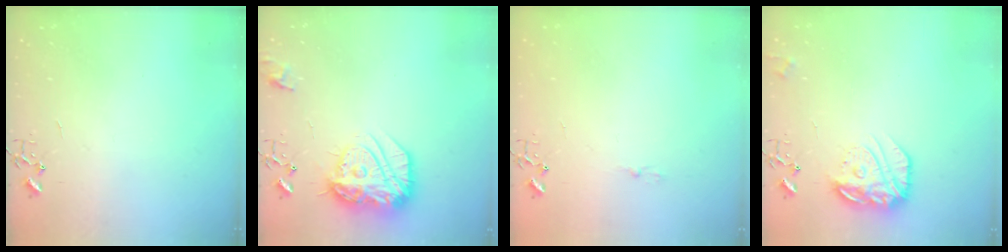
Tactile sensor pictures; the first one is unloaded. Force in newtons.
{"total": 17.7, "press": 17.7, "slide": 1.2}
{"total": 3.4, "press": 3.4, "slide": 0.5}
{"total": 17.1, "press": 17.0, "slide": 1.2}